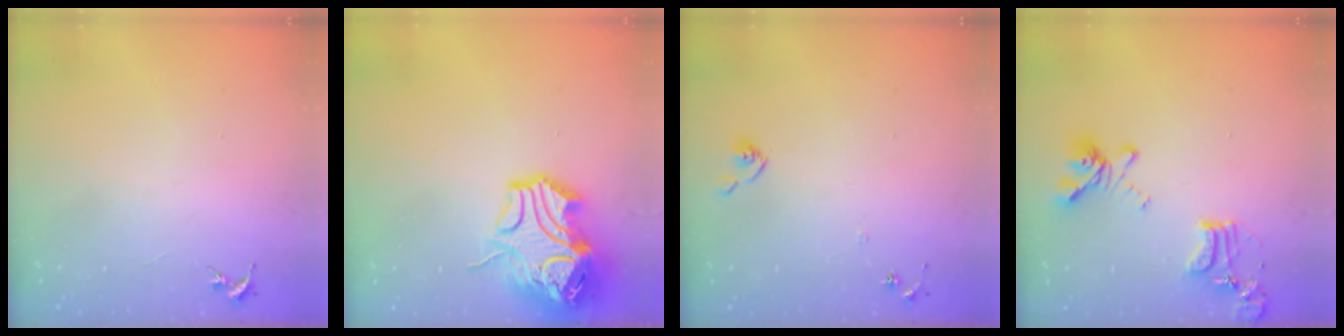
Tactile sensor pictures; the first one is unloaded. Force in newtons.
{"total": 17.6, "press": 17.4, "slide": 2.5}
{"total": 6.1, "press": 6.1, "slide": 0.5}
{"total": 16.9, "press": 16.8, "slide": 1.2}